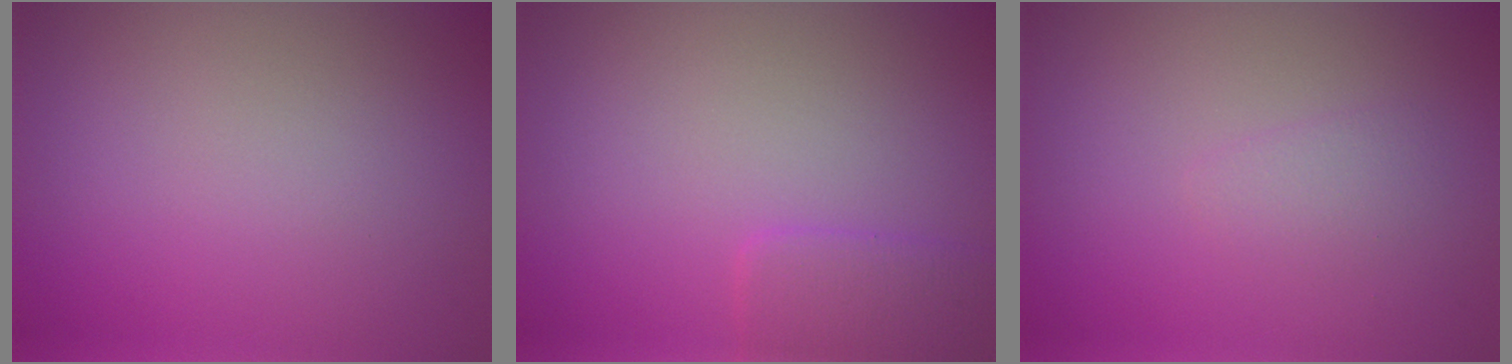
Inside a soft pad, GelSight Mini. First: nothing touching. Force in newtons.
{"total": 2.7, "press": 2.7, "slide": 0.1}
{"total": 1.1, "press": 1.1, "slide": 0.0}